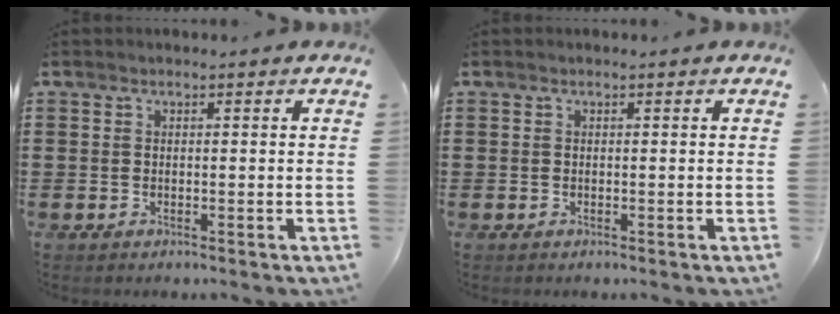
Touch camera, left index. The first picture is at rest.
{"total": 0.0}